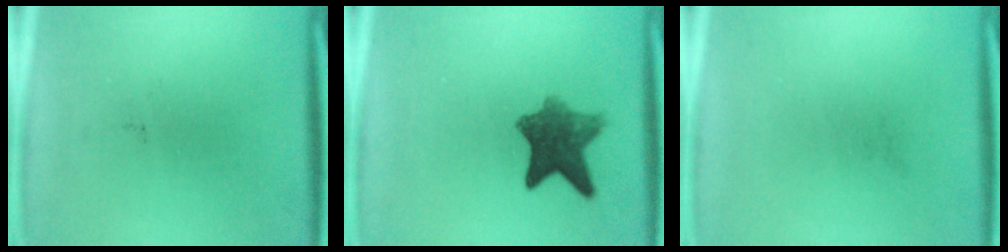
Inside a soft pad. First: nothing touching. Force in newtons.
{"total": 7.7}
{"total": 0.0}